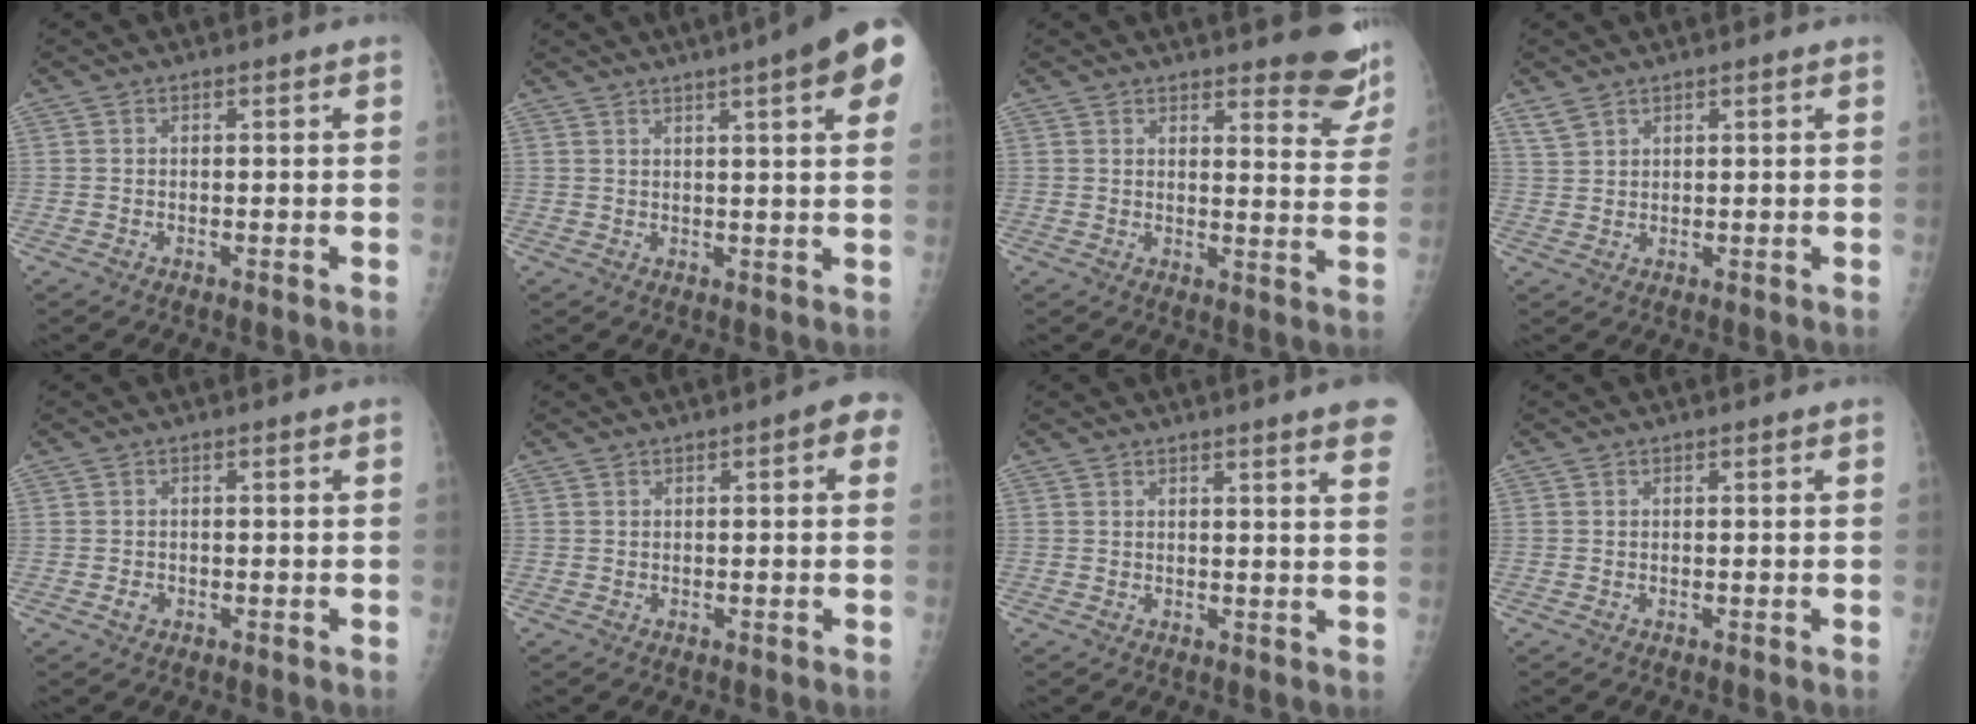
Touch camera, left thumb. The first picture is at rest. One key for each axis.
{"total": 13.8, "fx": 7.2, "fy": 2.1, "fz": 11.6, "tx": -0.139, "ty": 0.000, "tz": 0.079}
{"total": 9.6, "fx": 8.1, "fy": 2.5, "fz": 4.4, "tx": -0.016, "ty": -0.059, "tz": 0.083}
{"total": 2.3, "fx": 2.0, "fy": 0.9, "fz": 0.9, "tx": -0.016, "ty": -0.005, "tz": 0.045}
{"total": 1.3, "fx": -0.5, "fy": 1.0, "fz": 0.5, "tx": -0.007, "ty": 0.003, "tz": -0.008}
{"total": 3.4, "fx": 0.8, "fy": 1.2, "fz": 3.1, "tx": -0.031, "ty": 0.011, "tz": 0.002}
{"total": 6.5, "fx": 4.6, "fy": 0.0, "fz": 4.6, "tx": -0.047, "ty": -0.011, "tz": 0.040}
{"total": 0.0}